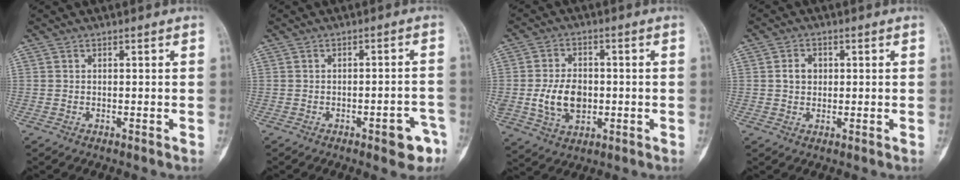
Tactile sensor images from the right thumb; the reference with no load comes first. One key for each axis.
{"total": 6.2, "fx": -3.4, "fy": 2.3, "fz": 4.6, "tx": -0.041, "ty": 0.027, "tz": -0.036}
{"total": 9.7, "fx": -0.8, "fy": 6.9, "fz": 6.9, "tx": -0.108, "ty": 0.001, "tz": -0.008}
{"total": 3.3, "fx": 0.5, "fy": 2.8, "fz": 1.8, "tx": -0.018, "ty": 0.005, "tz": 0.008}